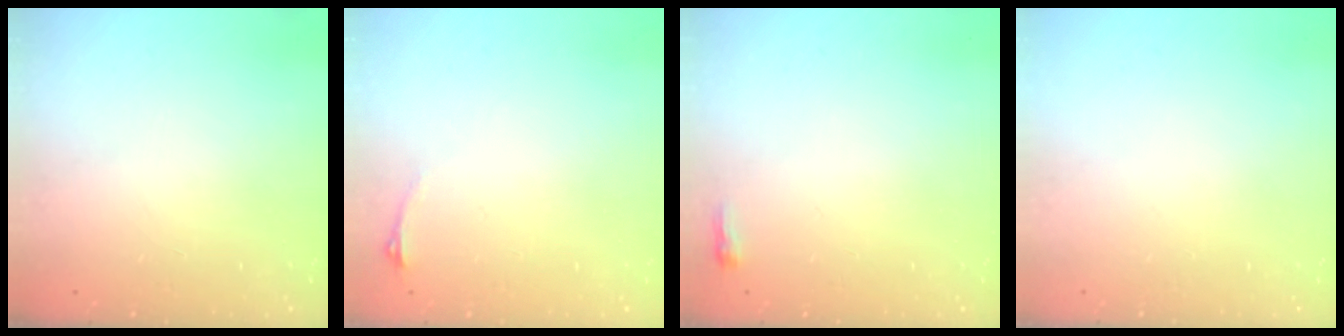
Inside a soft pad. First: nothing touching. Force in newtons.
{"total": 2.9, "press": 2.6, "slide": 1.5}
{"total": 2.3, "press": 2.2, "slide": 0.7}
{"total": 0.0}